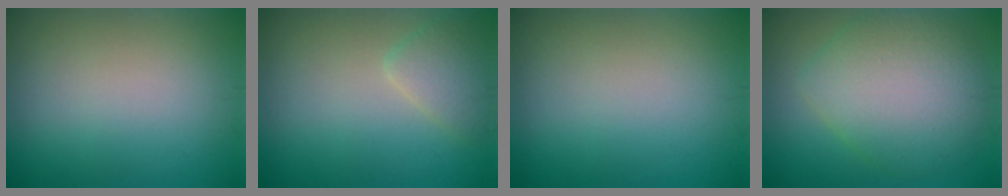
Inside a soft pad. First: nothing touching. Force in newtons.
{"total": 2.2, "press": 2.2, "slide": 0.1}
{"total": 0.0}
{"total": 7.5, "press": 7.5, "slide": 0.6}